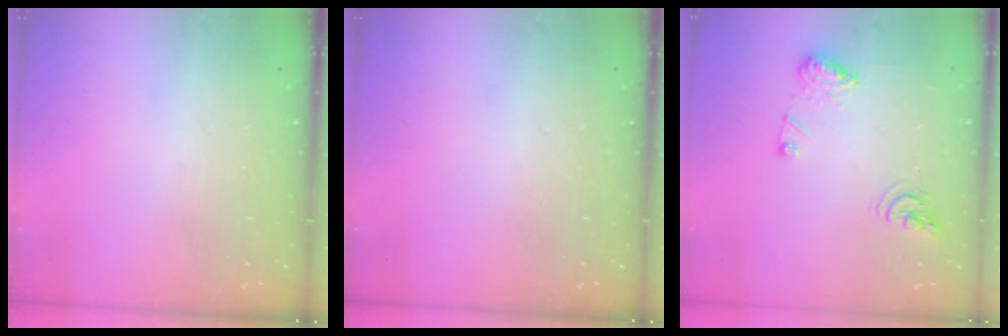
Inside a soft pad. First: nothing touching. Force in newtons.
{"total": 0.0}
{"total": 11.2, "press": 11.1, "slide": 1.1}